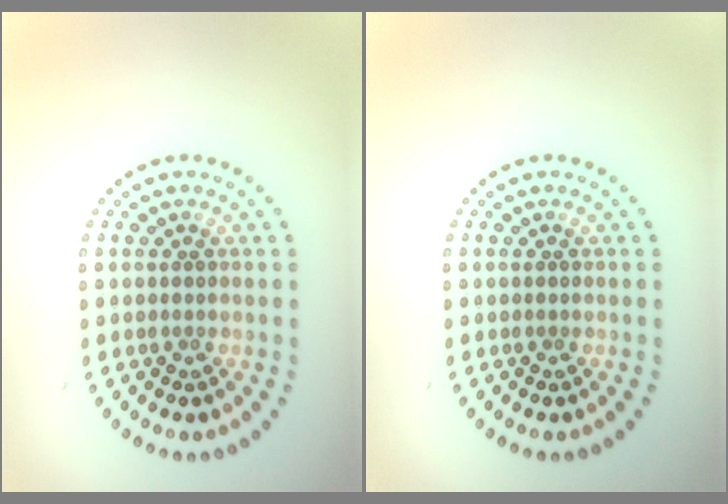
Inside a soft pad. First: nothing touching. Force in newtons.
{"total": 0.0}